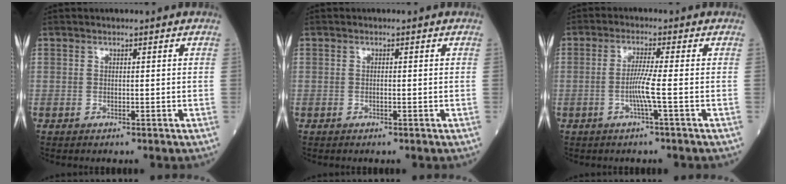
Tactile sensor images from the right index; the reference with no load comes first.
{"total": 0.0}
{"total": 3.9, "force": [-1.1, -0.9, 3.7], "torque": [-0.076, -0.002, -0.023]}